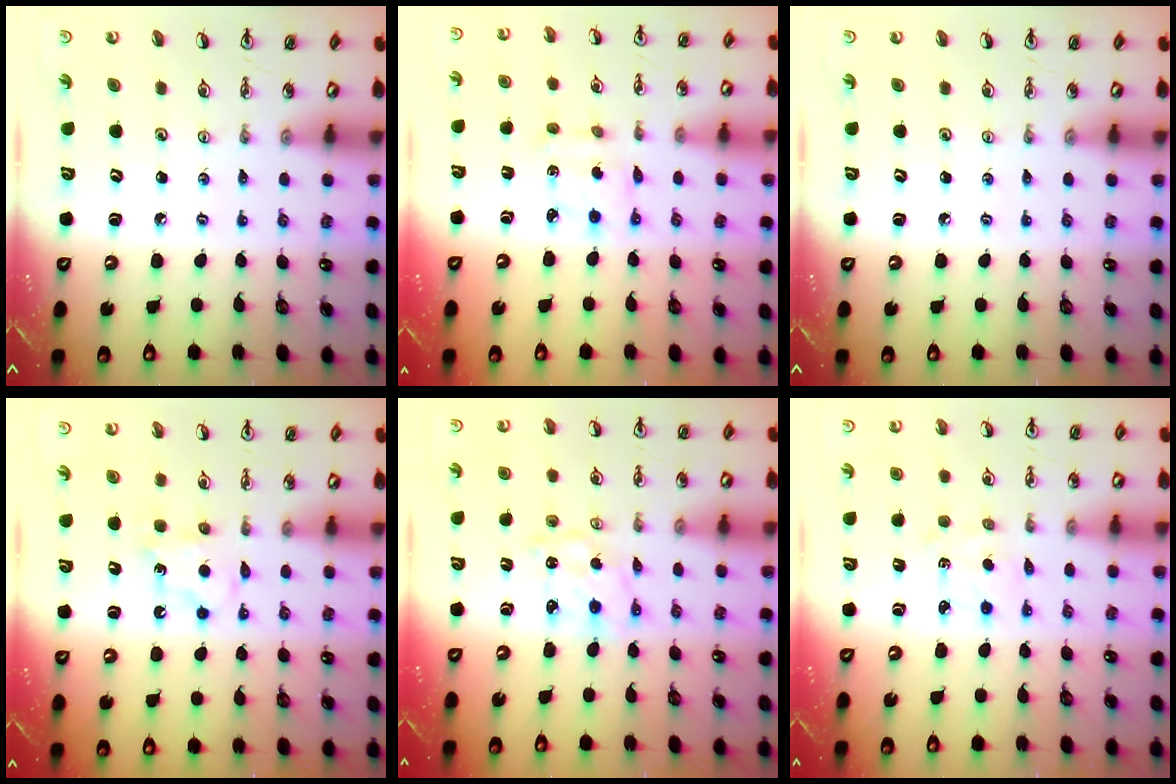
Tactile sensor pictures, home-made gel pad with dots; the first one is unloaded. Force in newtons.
{"total": 2.9, "press": 2.8, "slide": 0.6}
{"total": 0.0}
{"total": 6.6, "press": 6.5, "slide": 1.4}
{"total": 1.4, "press": 1.4, "slide": 0.0}
{"total": 1.7, "press": 1.7, "slide": 0.3}